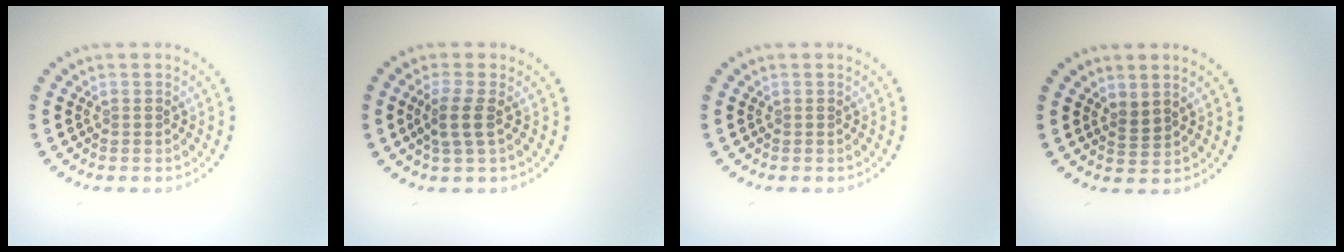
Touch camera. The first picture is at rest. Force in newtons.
{"total": 2.2, "press": 1.9, "slide": 1.2}
{"total": 0.0}
{"total": 1.3, "press": 1.0, "slide": 0.8}